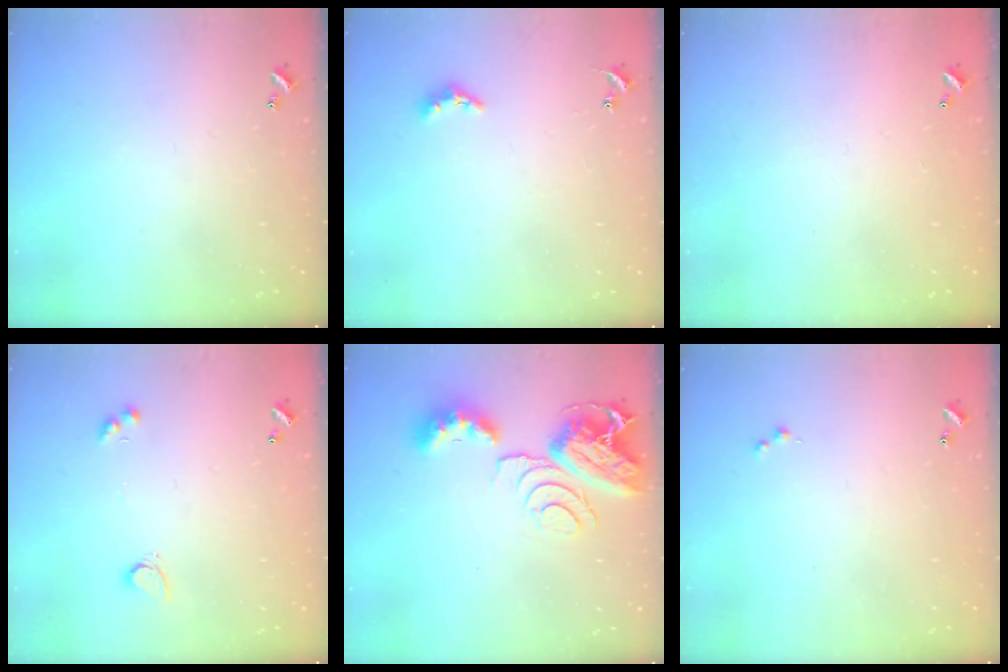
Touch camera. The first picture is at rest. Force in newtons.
{"total": 3.1, "press": 3.1, "slide": 0.6}
{"total": 2.8, "press": 2.8, "slide": 0.1}
{"total": 2.6, "press": 2.6, "slide": 0.5}
{"total": 11.2, "press": 11.1, "slide": 1.4}
{"total": 0.0}